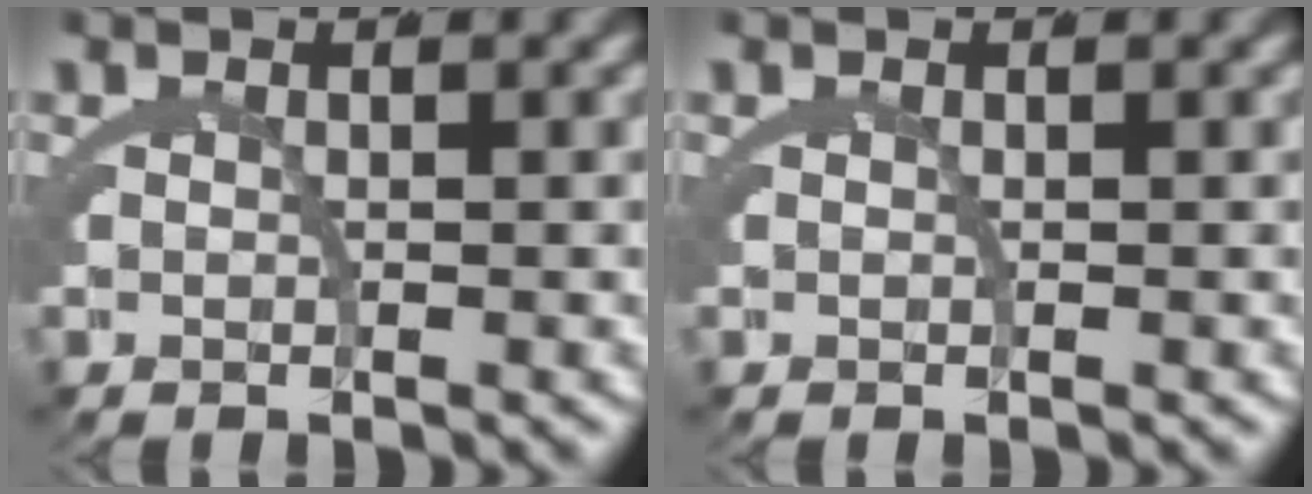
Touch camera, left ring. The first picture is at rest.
{"total": 0.0}